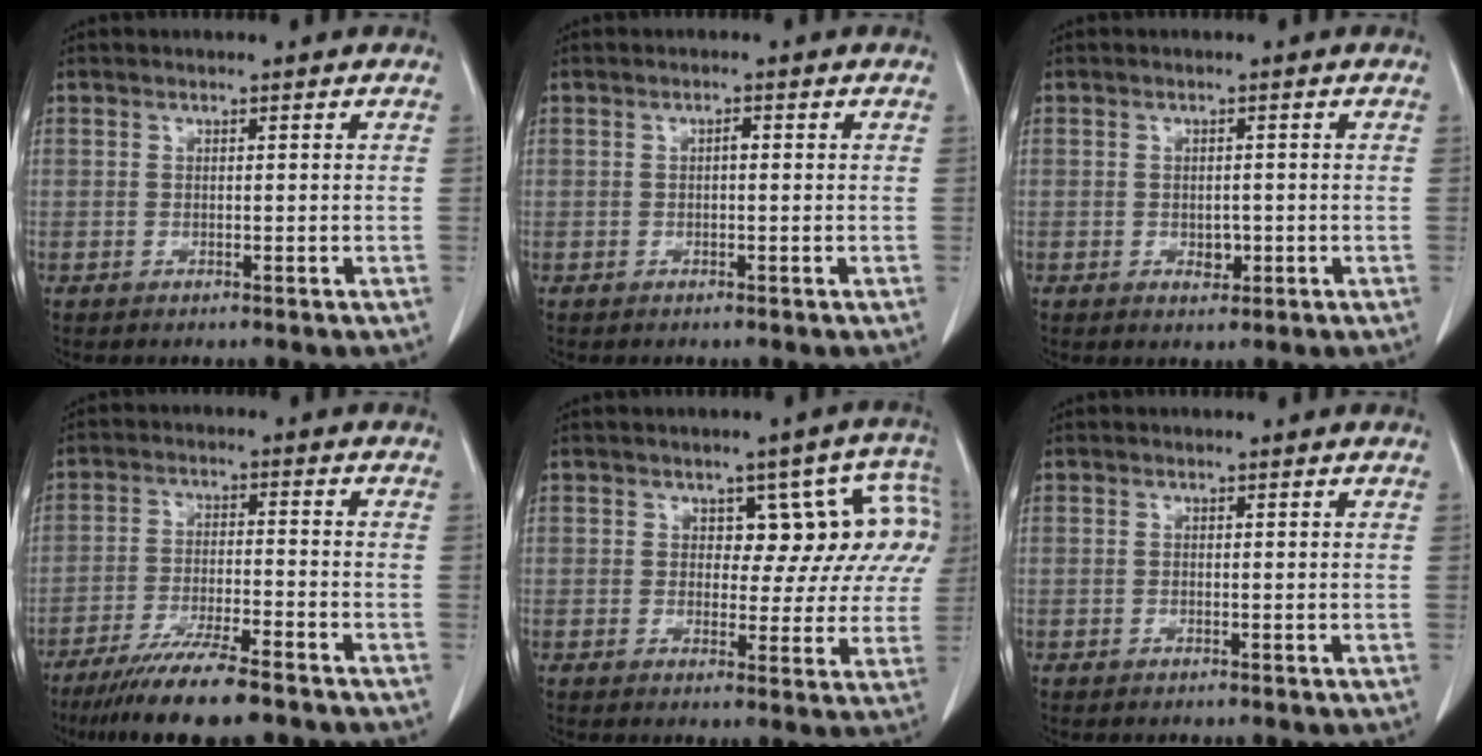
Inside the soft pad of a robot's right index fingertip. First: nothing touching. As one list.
[{"total": 0.7, "force": [0.0, 0.1, 0.7], "torque": [-0.011, 0.003, -0.001]}, {"total": 2.0, "force": [-0.5, 1.3, 1.3], "torque": [-0.019, 0.001, -0.002]}, {"total": 11.6, "force": [-9.2, 0.9, 7.0], "torque": [-0.115, -0.029, -0.151]}, {"total": 9.2, "force": [2.3, 5.4, 7.2], "torque": [-0.056, 0.033, 0.025]}, {"total": 0.0}]